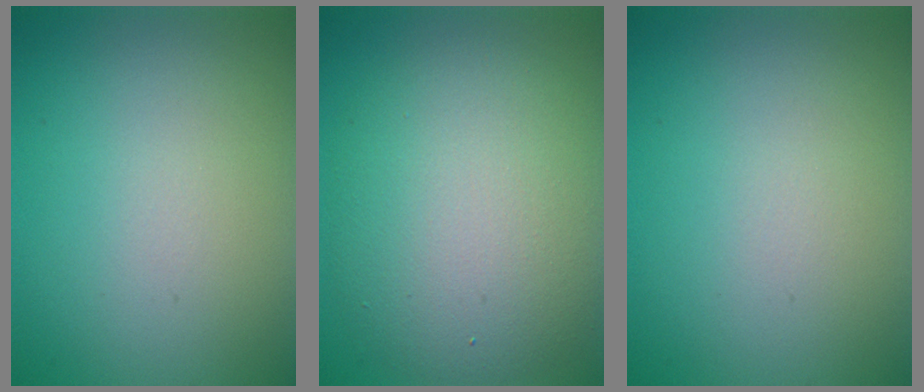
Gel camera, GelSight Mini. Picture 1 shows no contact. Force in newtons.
{"total": 8.6, "press": 8.6, "slide": 0.5}
{"total": 0.0}